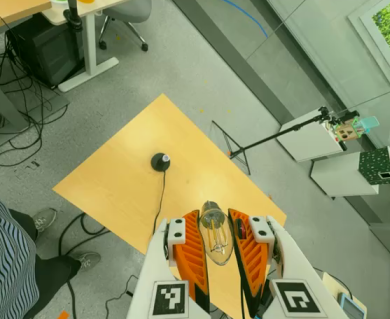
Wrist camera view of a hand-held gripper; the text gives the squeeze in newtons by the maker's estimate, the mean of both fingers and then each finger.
{"total": 23.9, "left": 26.5, "right": 21.4}